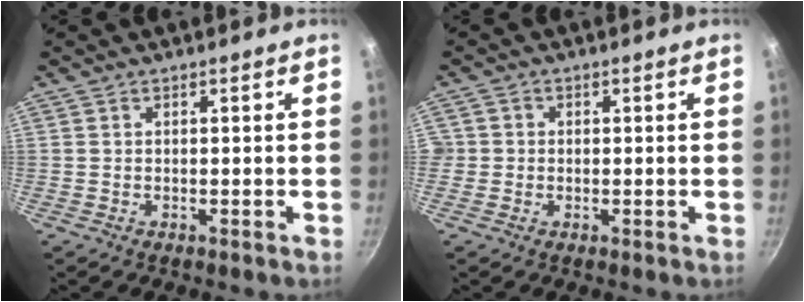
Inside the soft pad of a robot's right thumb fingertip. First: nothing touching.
{"total": 1.8, "force": [-0.2, 1.8, 0.3], "torque": [0.006, 0.005, -0.006]}